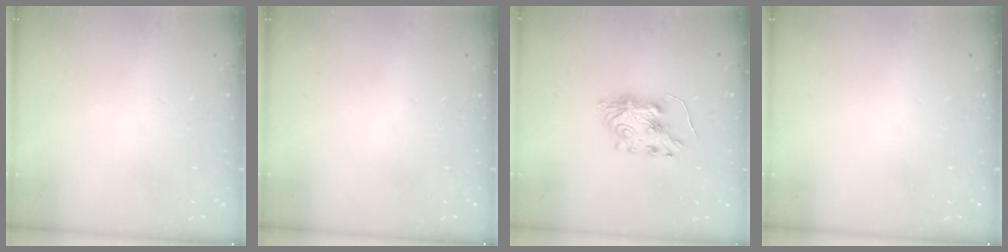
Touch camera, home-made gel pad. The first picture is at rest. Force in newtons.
{"total": 0.0}
{"total": 8.7, "press": 8.6, "slide": 0.9}
{"total": 0.0}